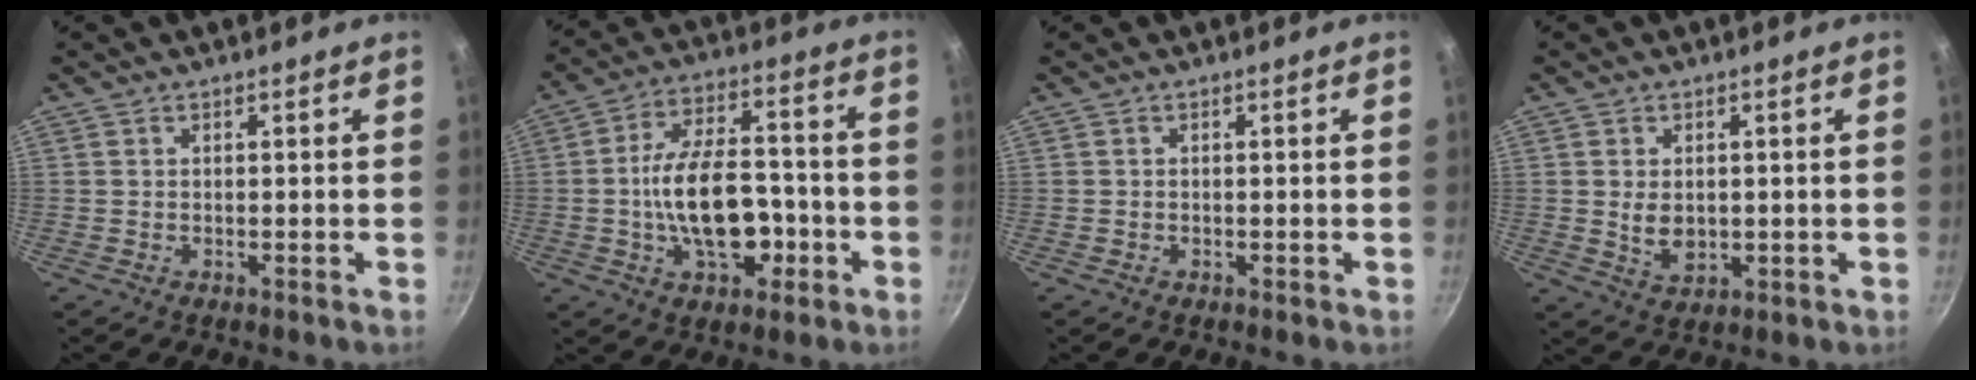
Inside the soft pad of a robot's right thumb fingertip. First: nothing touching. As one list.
[{"total": 16.2, "force": [-3.5, 9.2, 12.9], "torque": [-0.186, 0.040, -0.055]}, {"total": 0.0}, {"total": 5.3, "force": [0.3, 3.6, 3.8], "torque": [-0.056, -0.009, 0.015]}]